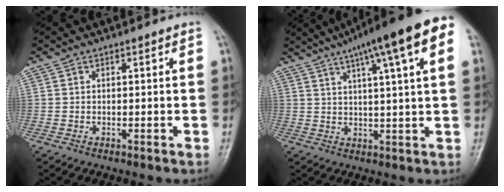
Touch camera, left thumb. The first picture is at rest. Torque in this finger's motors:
{"motor_torque": [1.78, -0.06, 2.55, -0.22, 0.45]}